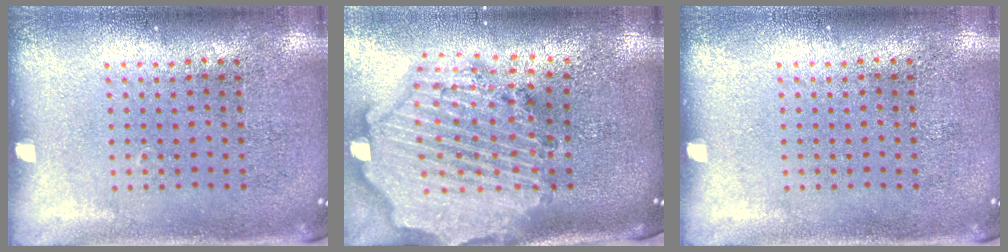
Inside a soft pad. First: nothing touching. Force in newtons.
{"total": 3.8, "press": 3.1, "slide": 2.1}
{"total": 0.0}